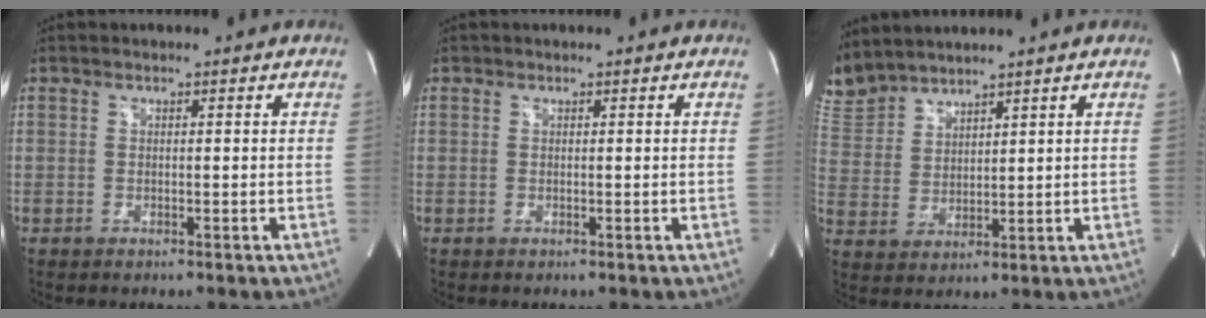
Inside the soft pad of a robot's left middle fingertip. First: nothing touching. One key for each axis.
{"total": 0.0}
{"total": 7.9, "fx": 7.7, "fy": 1.6, "fz": 0.9, "tx": -0.038, "ty": 0.013, "tz": 0.173}